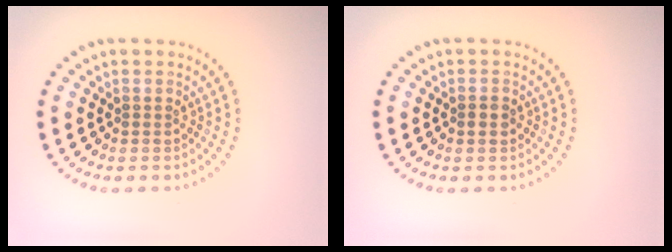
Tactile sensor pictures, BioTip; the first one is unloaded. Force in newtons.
{"total": 1.4, "press": 1.4, "slide": 0.2}